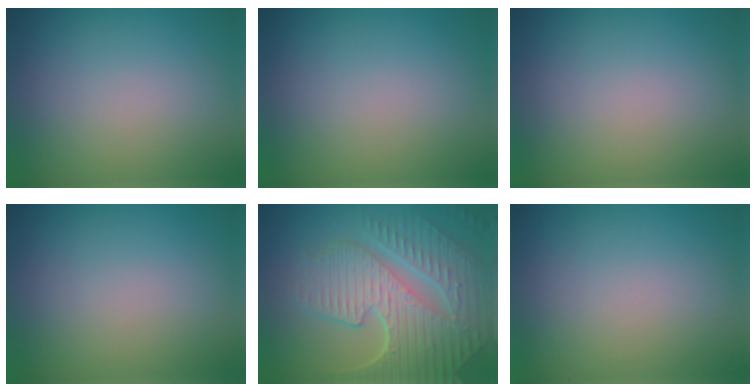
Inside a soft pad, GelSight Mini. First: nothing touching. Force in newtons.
{"total": 0.0}
{"total": 0.0}
{"total": 0.0}
{"total": 9.5, "press": 6.4, "slide": 7.1}
{"total": 0.0}